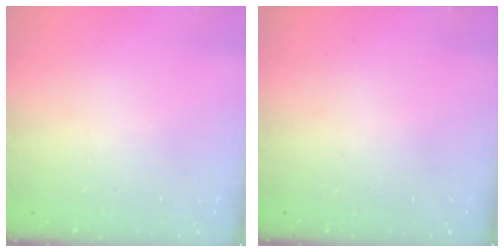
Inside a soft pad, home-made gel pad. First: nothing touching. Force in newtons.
{"total": 0.0}